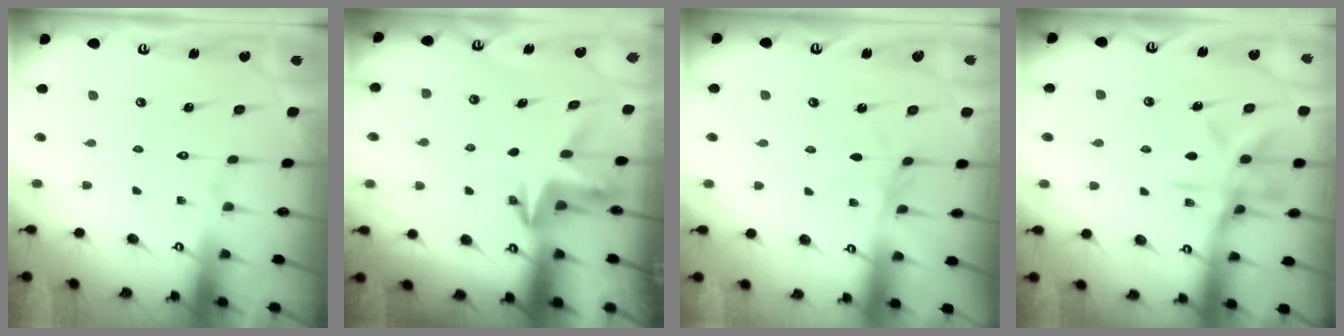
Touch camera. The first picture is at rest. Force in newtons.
{"total": 3.5, "press": 3.5, "slide": 0.3}
{"total": 1.7, "press": 1.7, "slide": 0.5}
{"total": 13.1, "press": 13.1, "slide": 0.9}